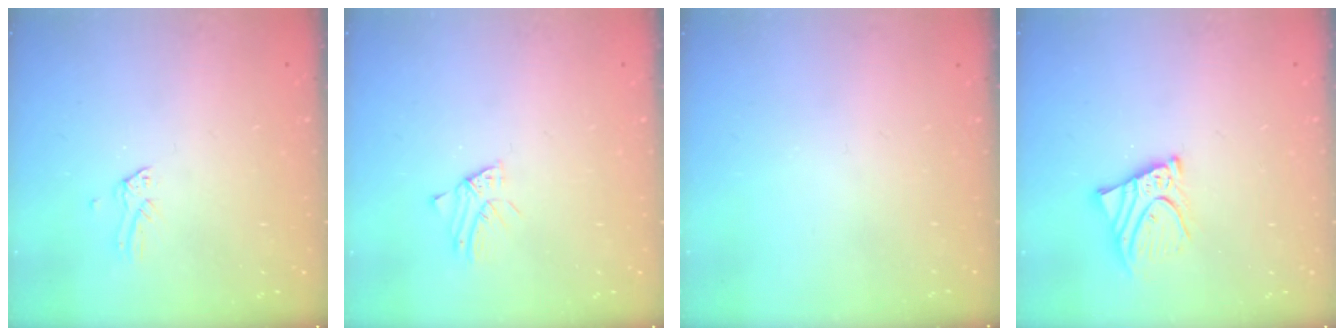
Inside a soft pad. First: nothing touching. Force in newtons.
{"total": 1.5, "press": 1.4, "slide": 0.1}
{"total": 0.0}
{"total": 8.6, "press": 8.5, "slide": 0.9}